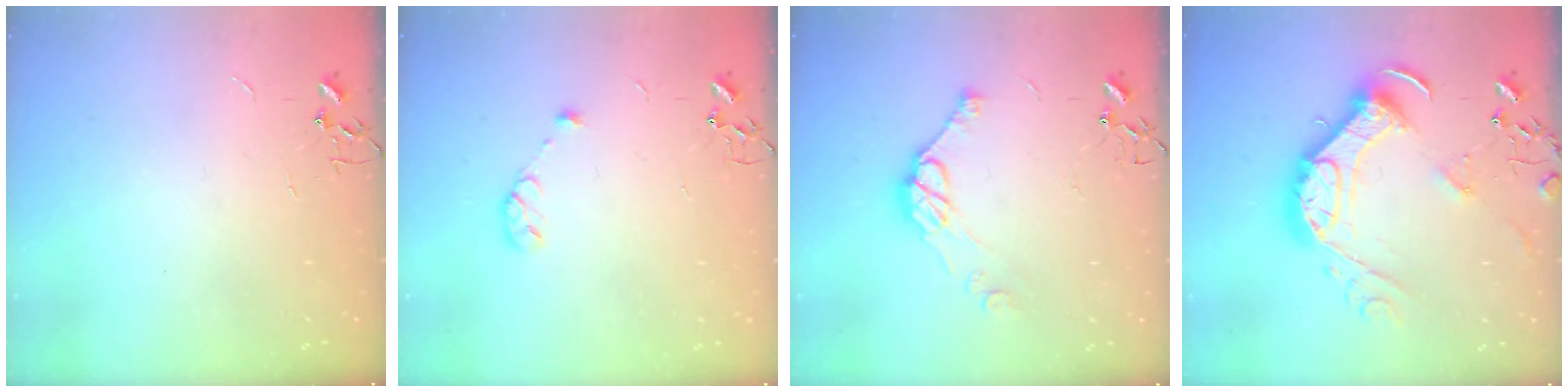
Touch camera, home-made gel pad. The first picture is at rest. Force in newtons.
{"total": 6.3, "press": 6.1, "slide": 1.4}
{"total": 9.5, "press": 9.5, "slide": 0.4}
{"total": 19.1, "press": 19.0, "slide": 1.4}